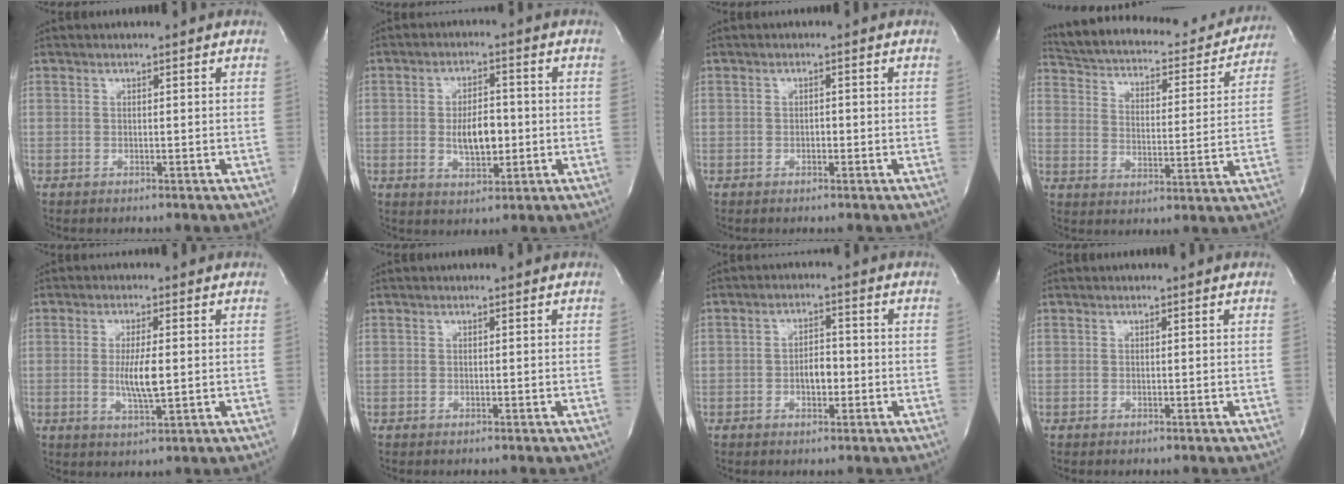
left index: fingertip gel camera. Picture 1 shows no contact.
{"total": 6.4, "force": [-0.7, 2.8, 5.6], "torque": [-0.099, 0.000, -0.007]}
{"total": 0.9, "force": [-0.3, 0.5, 0.7], "torque": [-0.011, 0.002, -0.005]}
{"total": 21.9, "force": [19.1, 7.0, 7.9], "torque": [-0.134, 0.002, 0.252]}
{"total": 5.2, "force": [-0.2, 0.8, 5.2], "torque": [-0.102, -0.009, -0.003]}
{"total": 0.0}
{"total": 3.6, "force": [-1.0, 1.8, 3.0], "torque": [-0.049, 0.007, -0.016]}
{"total": 0.0}